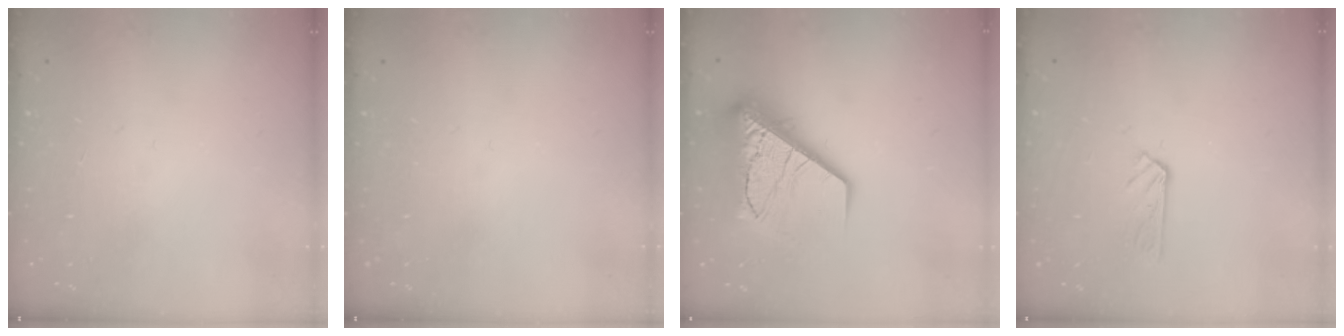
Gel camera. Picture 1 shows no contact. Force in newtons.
{"total": 0.0}
{"total": 15.8, "press": 15.7, "slide": 1.7}
{"total": 4.0, "press": 4.0, "slide": 0.4}